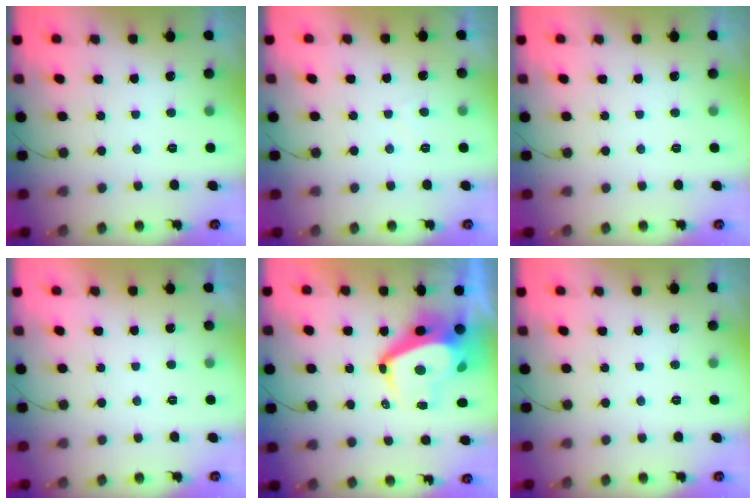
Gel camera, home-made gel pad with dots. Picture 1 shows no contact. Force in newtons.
{"total": 0.8, "press": 0.7, "slide": 0.3}
{"total": 0.0}
{"total": 2.3, "press": 2.2, "slide": 0.3}
{"total": 9.4, "press": 9.3, "slide": 1.1}
{"total": 0.0}